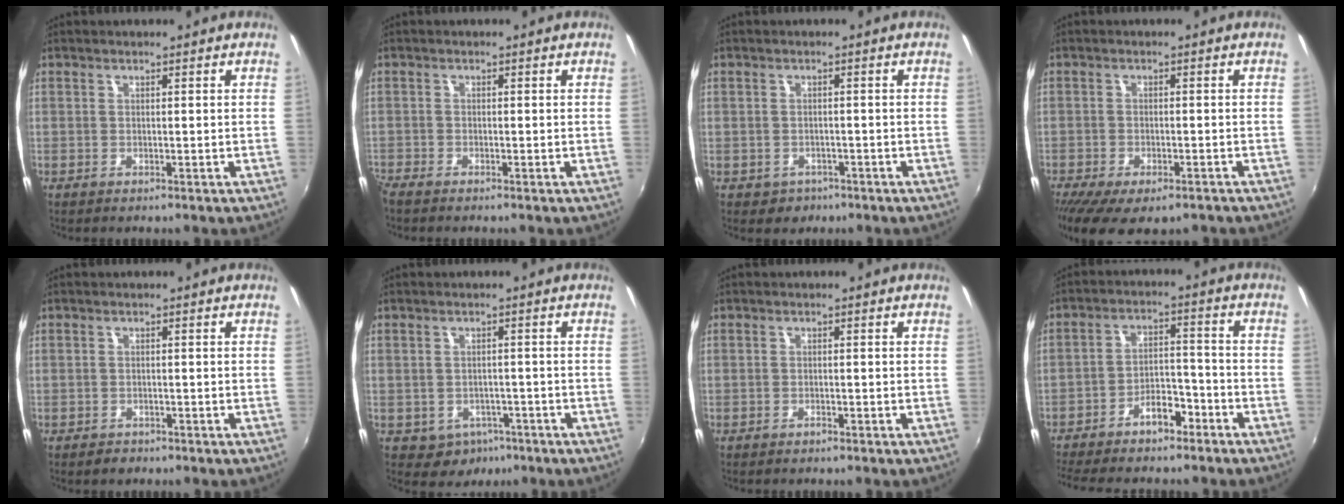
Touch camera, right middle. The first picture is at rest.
{"total": 1.9, "force": [-1.8, 0.2, 0.6], "torque": [-0.019, -0.011, -0.038]}
{"total": 3.0, "force": [-1.4, 2.6, 0.6], "torque": [-0.021, -0.001, -0.016]}
{"total": 11.0, "force": [-7.9, 4.0, 6.5], "torque": [-0.144, -0.044, -0.121]}
{"total": 1.7, "force": [-1.2, 1.1, 0.3], "torque": [-0.008, -0.001, -0.017]}
{"total": 5.0, "force": [-2.8, 3.9, 1.4], "torque": [-0.037, -0.002, -0.030]}
{"total": 0.8, "force": [-0.7, 0.2, 0.2], "torque": [-0.005, -0.001, -0.014]}
{"total": 10.4, "force": [-8.3, 3.9, 5.1], "torque": [-0.106, 0.022, -0.134]}